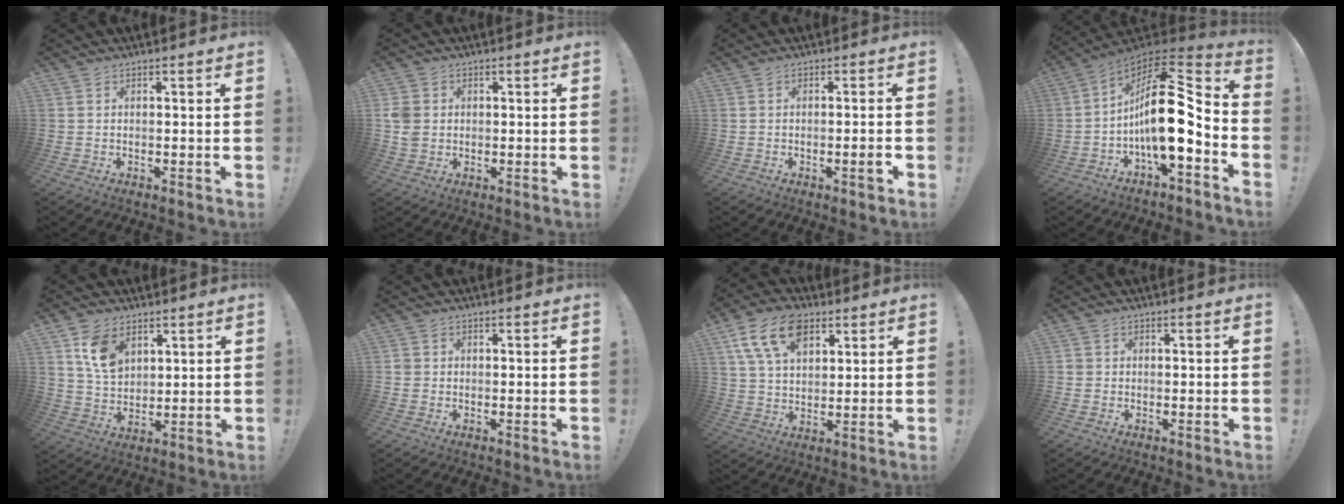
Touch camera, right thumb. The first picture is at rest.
{"total": 5.3, "force": [0.6, 4.6, 2.6], "torque": [-0.058, 0.001, 0.009]}
{"total": 2.7, "force": [-1.1, 0.4, 2.4], "torque": [-0.037, 0.002, -0.019]}
{"total": 20.3, "force": [-1.5, 9.2, 18.0], "torque": [-0.301, 0.009, -0.023]}
{"total": 10.5, "force": [5.4, 7.1, 5.6], "torque": [-0.087, -0.017, 0.106]}
{"total": 1.5, "force": [0.0, 1.4, 0.4], "torque": [-0.009, 0.004, 0.001]}
{"total": 15.0, "force": [7.5, 9.4, 8.9], "torque": [-0.155, -0.020, 0.144]}
{"total": 1.2, "force": [0.0, 1.1, 0.2], "torque": [-0.007, 0.004, 0.001]}